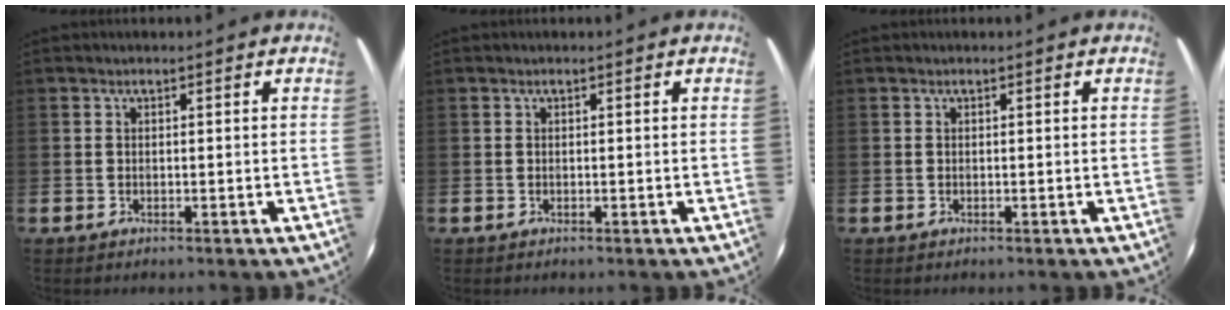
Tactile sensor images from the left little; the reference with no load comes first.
{"total": 0.0}
{"total": 0.0}